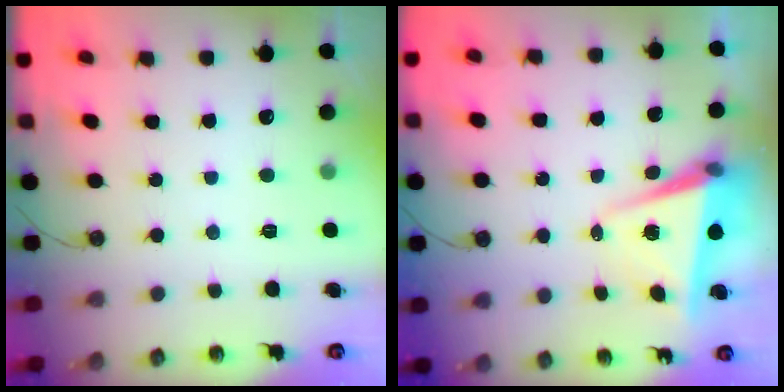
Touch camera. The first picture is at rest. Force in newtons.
{"total": 6.4, "press": 5.8, "slide": 2.6}